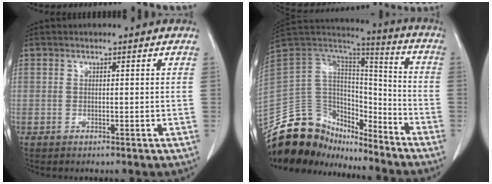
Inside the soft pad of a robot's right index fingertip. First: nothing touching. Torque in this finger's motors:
{"motor_torque": [-0.16, -0.31, -0.56, -0.21]}